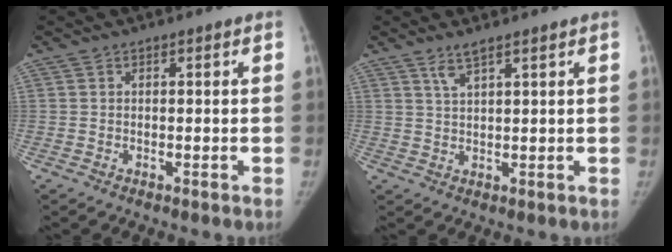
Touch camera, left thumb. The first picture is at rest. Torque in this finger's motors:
{"motor_torque": [-0.16, -0.39, 0.66, -0.49, 0.00]}